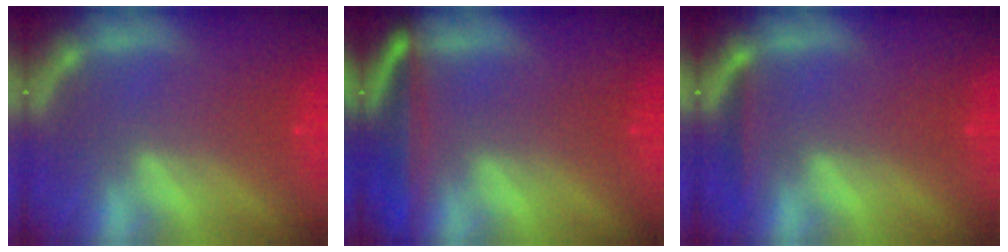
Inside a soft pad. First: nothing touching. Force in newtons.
{"total": 6.0}
{"total": 1.4}